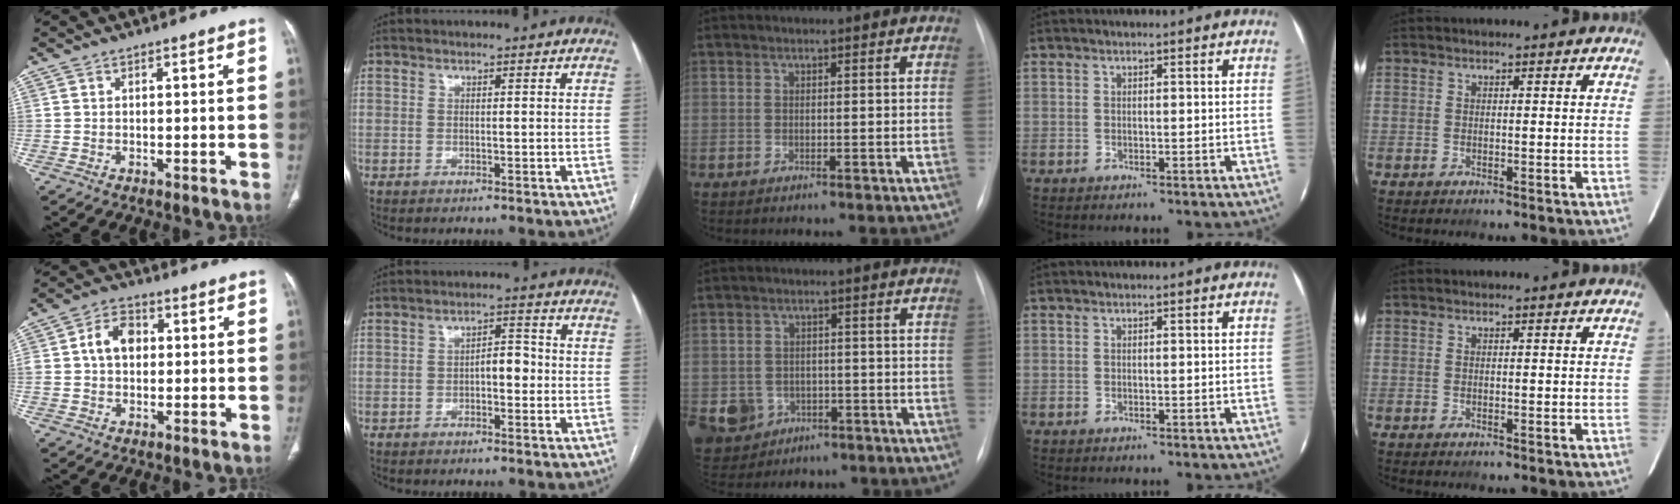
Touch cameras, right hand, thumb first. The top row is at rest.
{"thumb": {"total": 7.2, "force": [0.9, 5.2, 4.9], "torque": [-0.069, 0.014, 0.013]}, "index": {"total": 3.7, "force": [-0.7, 1.7, 3.2], "torque": [-0.045, 0.014, -0.013]}, "middle": {"total": 9.2, "force": [-4.1, 7.8, 2.4], "torque": [-0.068, 0.008, -0.050]}}